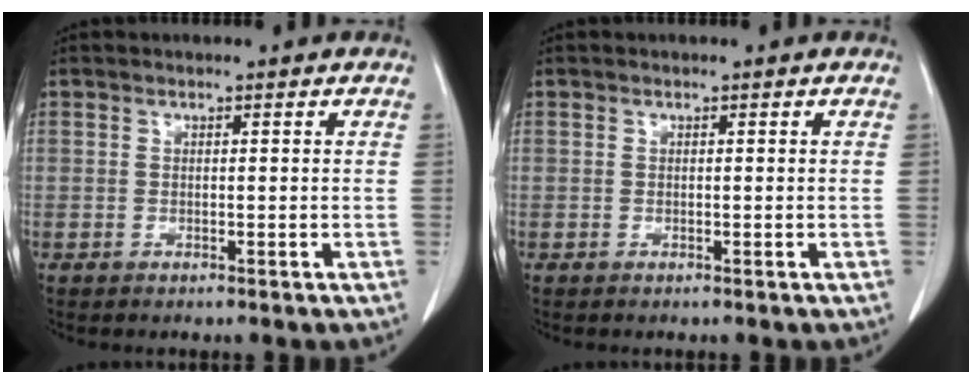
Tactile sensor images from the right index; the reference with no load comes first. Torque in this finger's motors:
{"motor_torque": [0.00, 0.00, 0.00, 0.00]}